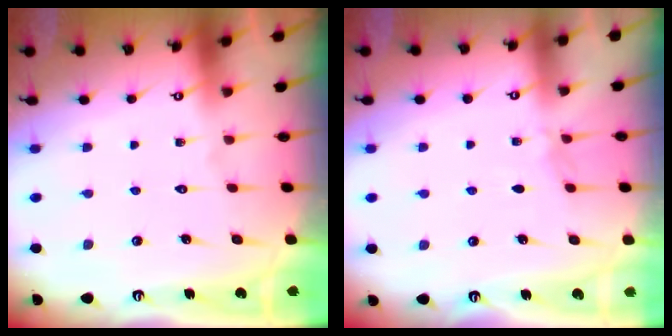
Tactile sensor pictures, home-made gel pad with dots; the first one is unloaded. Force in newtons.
{"total": 3.0, "press": 3.0, "slide": 0.5}